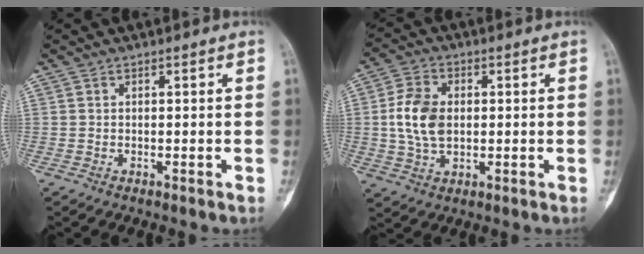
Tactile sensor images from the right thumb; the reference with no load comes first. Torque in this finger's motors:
{"motor_torque": [-0.52, 0.62, 0.87, -0.08, -0.03]}